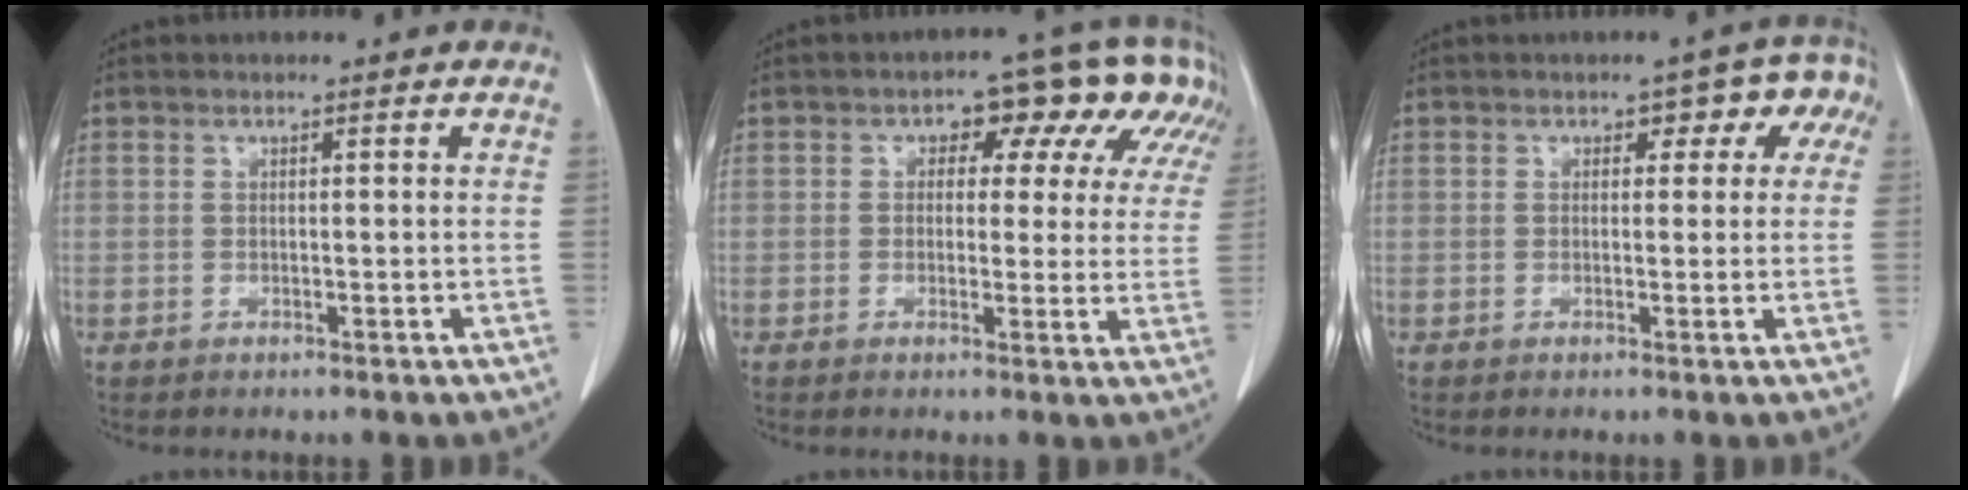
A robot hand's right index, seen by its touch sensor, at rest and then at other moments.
{"total": 11.5, "force": [4.7, 6.3, 8.5], "torque": [-0.086, 0.034, 0.045]}
{"total": 5.1, "force": [1.7, 3.4, 3.4], "torque": [-0.017, 0.028, 0.012]}